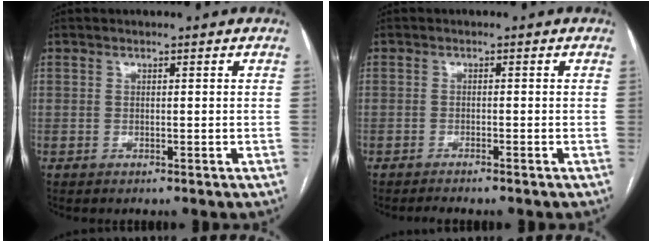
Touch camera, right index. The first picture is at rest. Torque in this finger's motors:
{"motor_torque": [0.33, -0.01, -0.07, 0.01]}